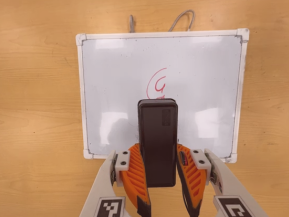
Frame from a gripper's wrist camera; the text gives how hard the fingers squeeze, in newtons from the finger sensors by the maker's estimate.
{"total": 9.6, "left": 7.5, "right": 11.8}